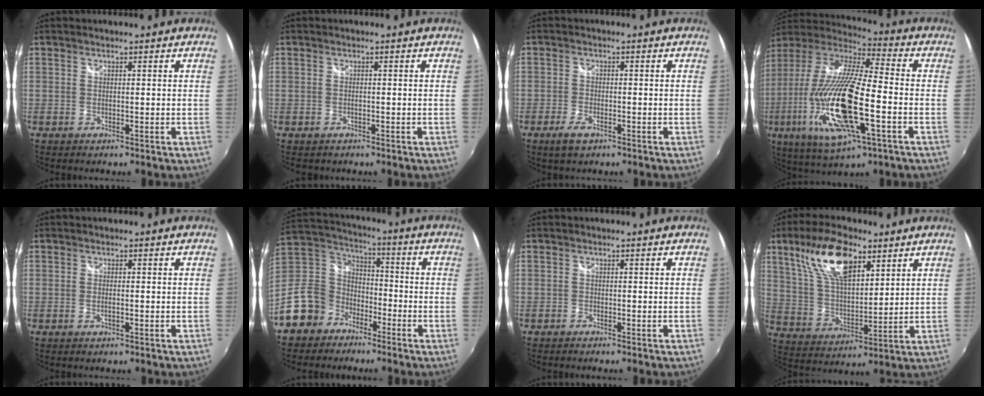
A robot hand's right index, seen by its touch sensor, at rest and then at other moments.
{"total": 0.7, "force": [-0.4, 0.5, 0.3], "torque": [-0.008, -0.002, -0.007]}
{"total": 3.6, "force": [-2.3, 1.4, 2.4], "torque": [-0.057, -0.007, -0.042]}
{"total": 24.8, "force": [-6.7, 6.6, 23.0], "torque": [-0.446, -0.046, -0.123]}
{"total": 1.2, "force": [-0.4, 0.3, 1.0], "torque": [-0.022, -0.002, -0.008]}
{"total": 16.2, "force": [-9.0, 12.3, 5.4], "torque": [-0.157, 0.034, -0.155]}
{"total": 0.6, "force": [-0.6, 0.0, 0.2], "torque": [-0.002, -0.003, -0.011]}
{"total": 15.6, "force": [8.6, 6.6, 11.2], "torque": [-0.210, 0.020, 0.167]}